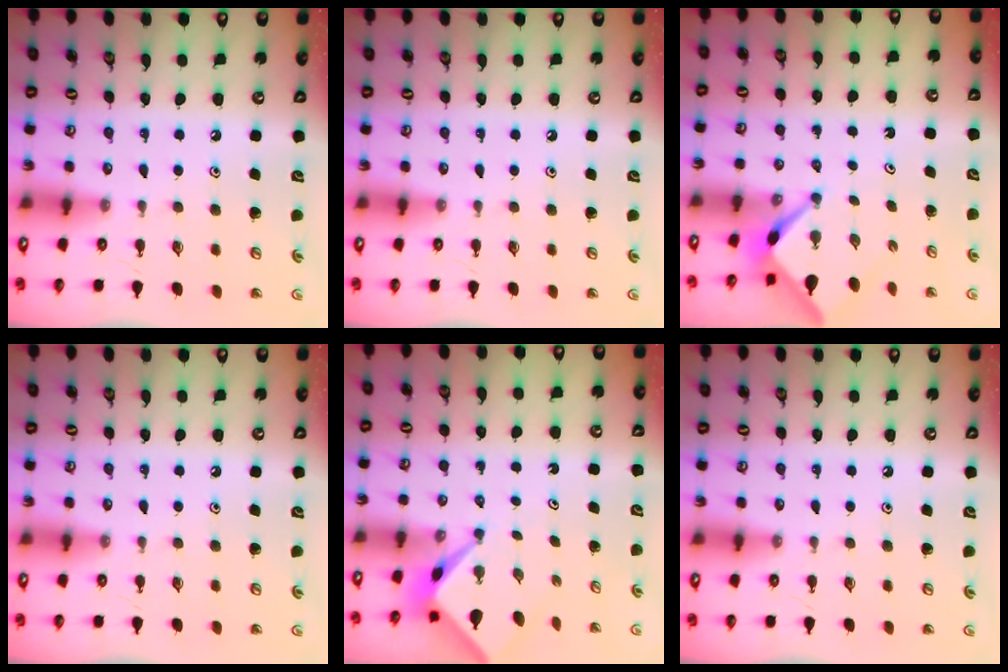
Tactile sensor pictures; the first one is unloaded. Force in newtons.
{"total": 0.0}
{"total": 2.5, "press": 2.5, "slide": 0.3}
{"total": 0.0}
{"total": 2.3, "press": 2.3, "slide": 0.3}
{"total": 0.0}